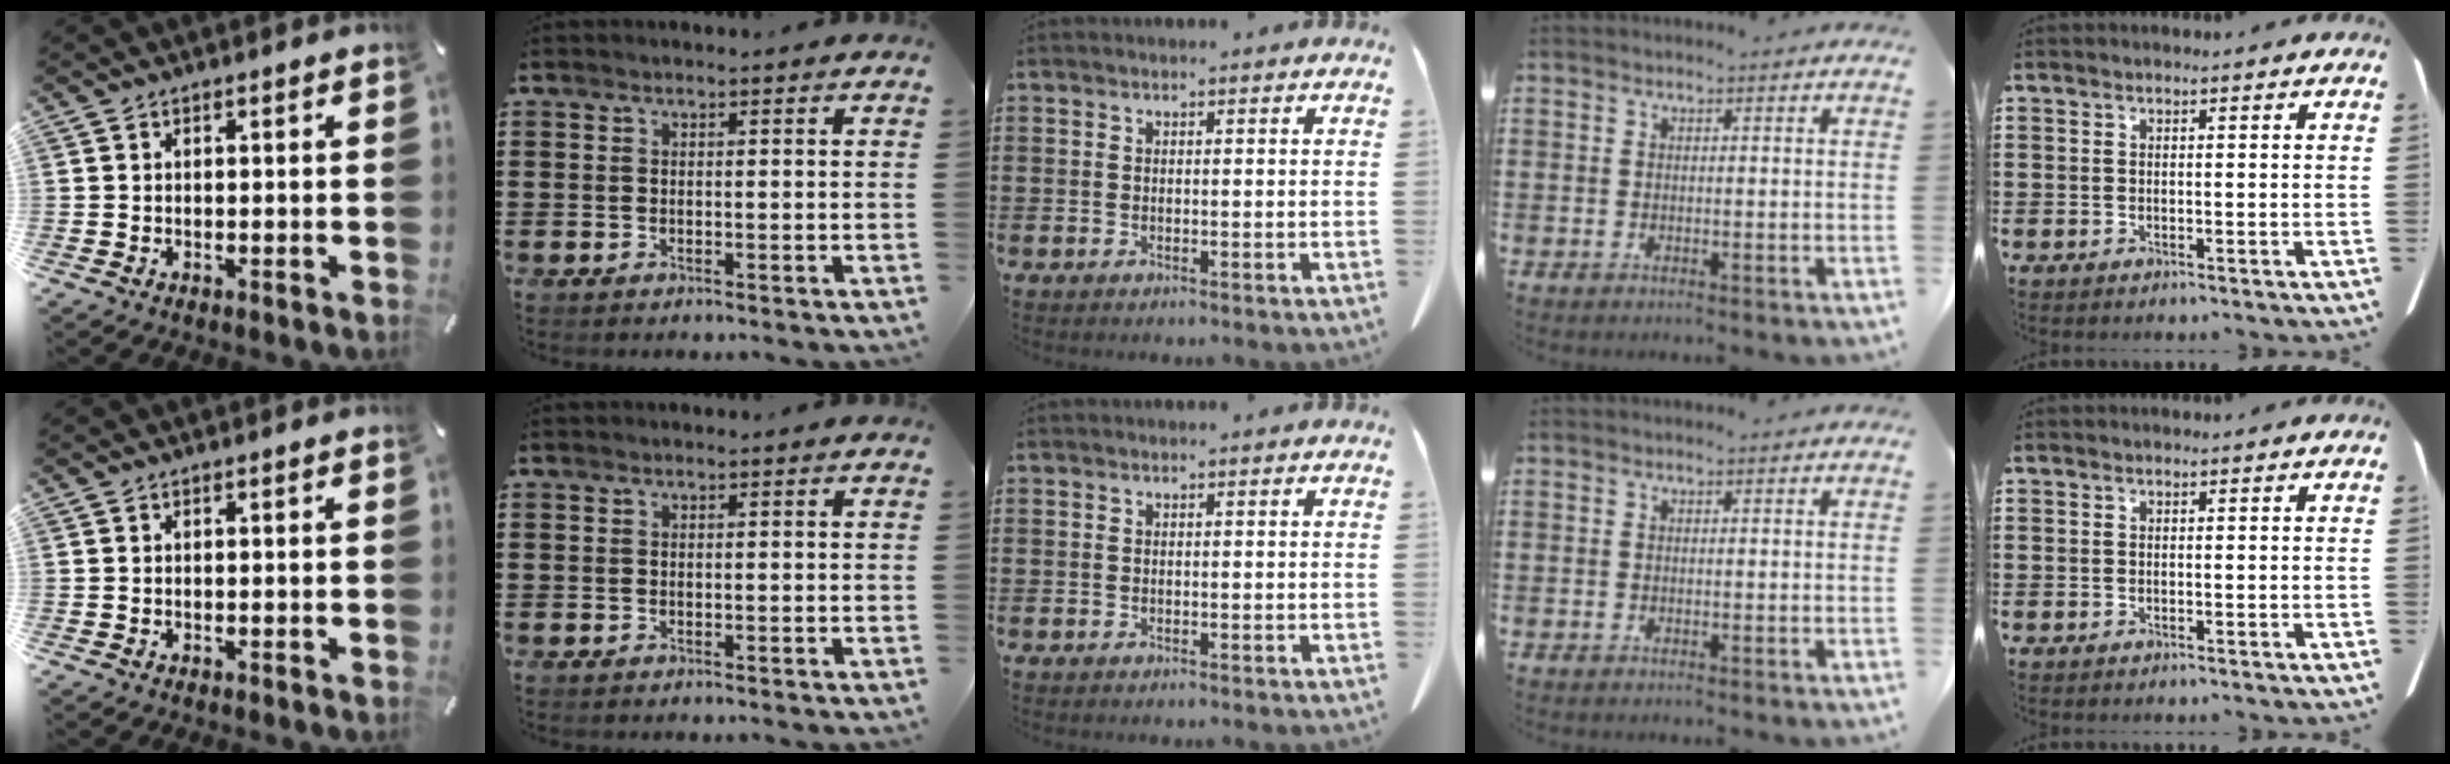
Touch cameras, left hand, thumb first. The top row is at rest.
{}